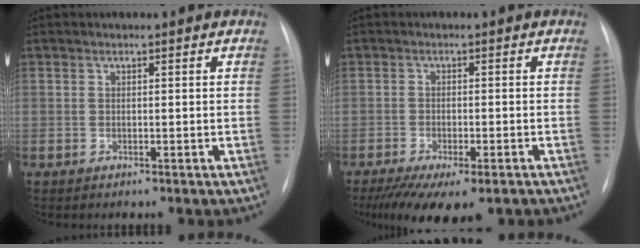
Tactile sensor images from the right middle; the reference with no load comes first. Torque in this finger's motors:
{"motor_torque": [1.12, -1.02, 0.21, 0.08]}